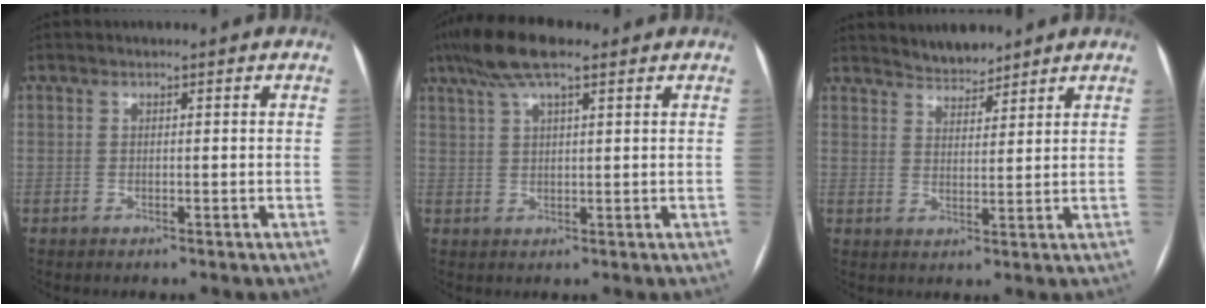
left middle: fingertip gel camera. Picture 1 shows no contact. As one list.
[{"total": 8.1, "force": [5.5, 1.8, 5.7], "torque": [-0.114, 0.033, 0.096]}, {"total": 4.1, "force": [3.9, 1.0, 0.6], "torque": [-0.013, 0.008, 0.069]}]